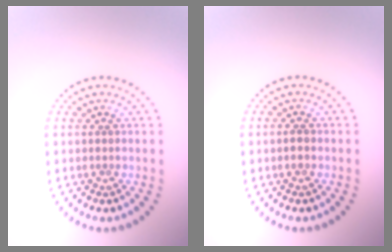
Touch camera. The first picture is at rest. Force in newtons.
{"total": 0.8, "press": 0.8, "slide": 0.1}